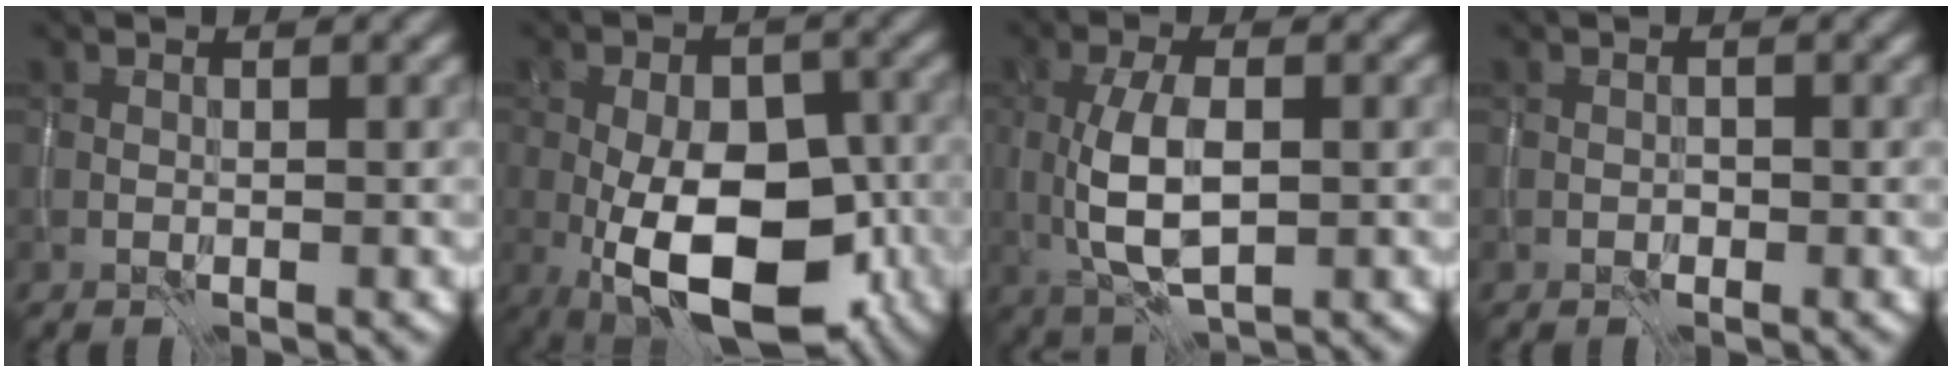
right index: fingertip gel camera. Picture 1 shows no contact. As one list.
[{"total": 13.2, "force": [-4.3, 7.0, 10.3], "torque": [-0.160, -0.016, -0.065]}, {"total": 5.7, "force": [-0.1, 2.7, 5.1], "torque": [-0.113, -0.002, 0.001]}, {"total": 0.8, "force": [-0.4, 0.7, 0.3], "torque": [-0.004, -0.003, -0.003]}]